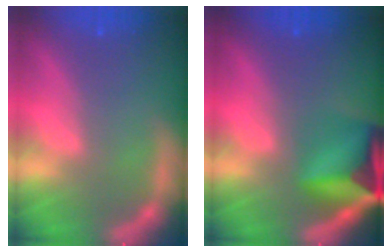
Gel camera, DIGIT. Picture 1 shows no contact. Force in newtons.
{"total": 9.5}